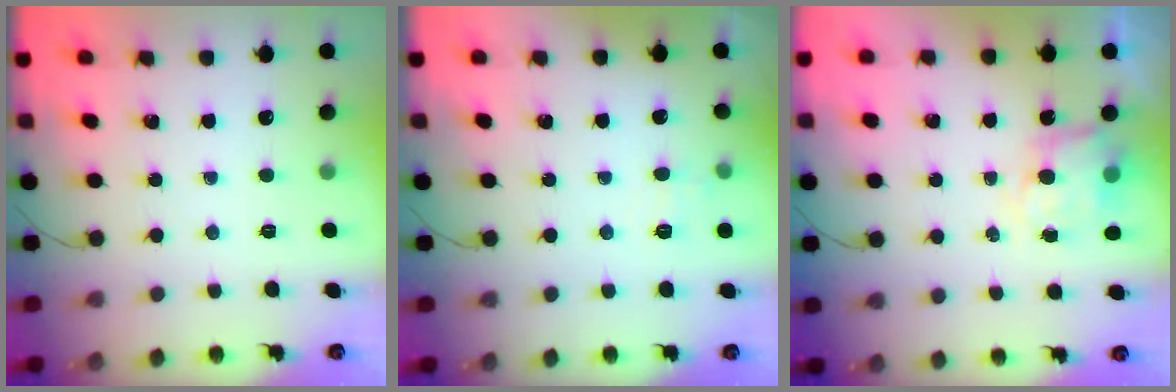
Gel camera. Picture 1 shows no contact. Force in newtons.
{"total": 3.6, "press": 3.3, "slide": 1.3}
{"total": 8.5, "press": 8.4, "slide": 1.0}